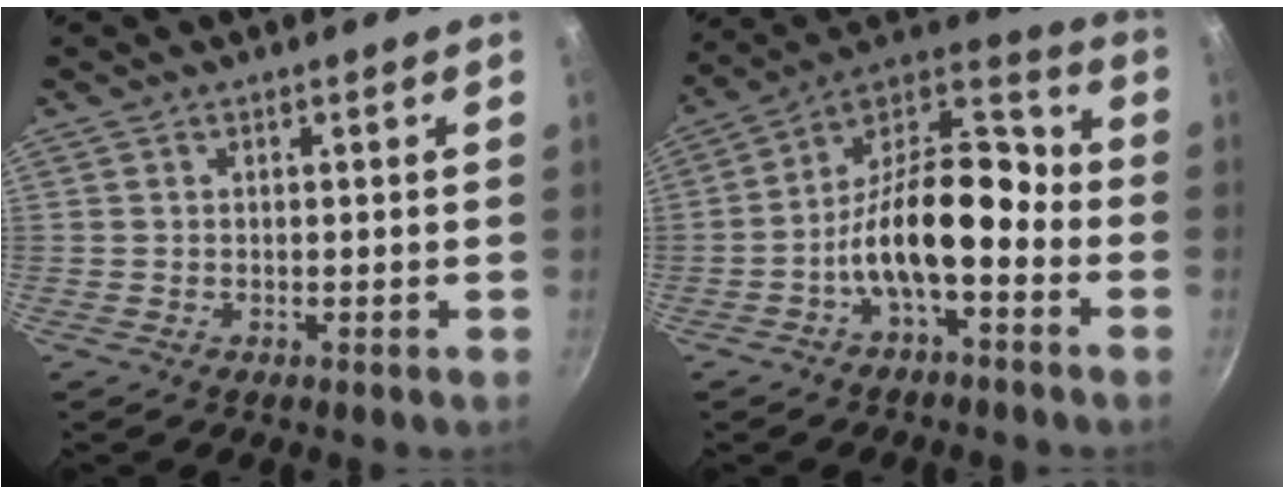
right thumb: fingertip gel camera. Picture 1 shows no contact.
{"total": 16.2, "force": [-4.8, 7.8, 13.3], "torque": [-0.201, 0.065, -0.100]}